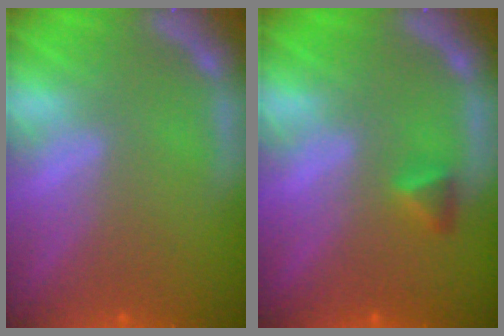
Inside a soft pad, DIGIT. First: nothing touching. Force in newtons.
{"total": 1.4}